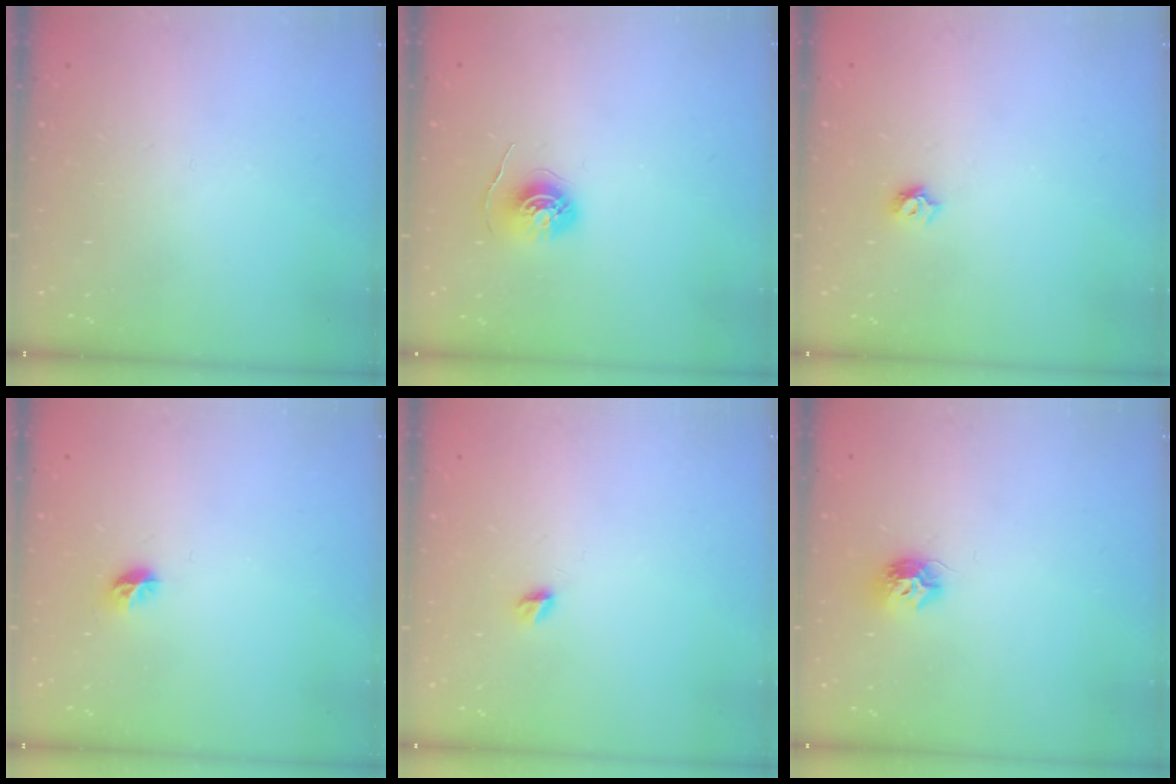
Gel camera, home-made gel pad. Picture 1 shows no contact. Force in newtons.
{"total": 5.7, "press": 5.7, "slide": 0.5}
{"total": 4.8, "press": 4.8, "slide": 0.6}
{"total": 5.4, "press": 5.2, "slide": 1.4}
{"total": 4.3, "press": 4.2, "slide": 0.5}
{"total": 8.0, "press": 8.0, "slide": 0.5}